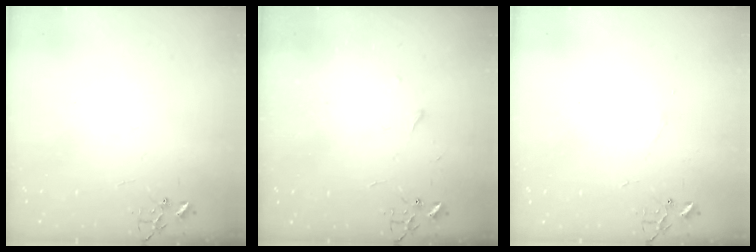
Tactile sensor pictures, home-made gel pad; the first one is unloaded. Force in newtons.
{"total": 3.3, "press": 3.3, "slide": 0.5}
{"total": 3.3, "press": 3.2, "slide": 0.6}